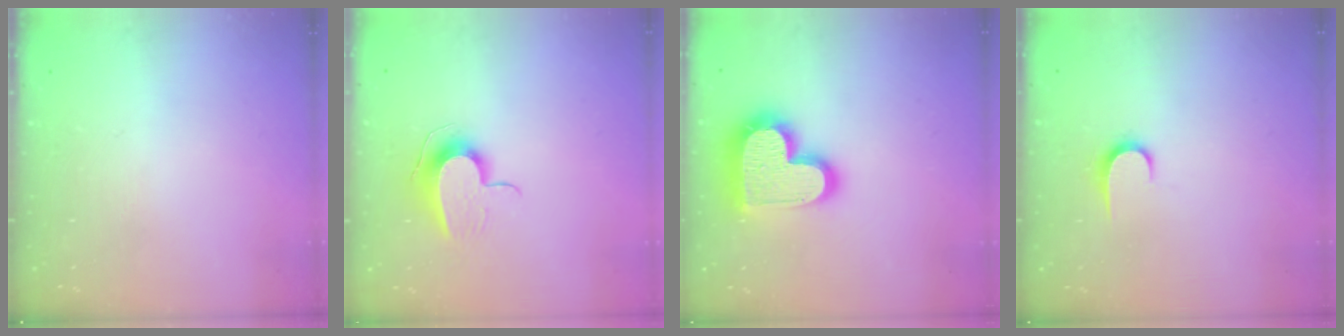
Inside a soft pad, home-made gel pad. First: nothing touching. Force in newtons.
{"total": 9.2, "press": 9.2, "slide": 0.5}
{"total": 20.1, "press": 20.1, "slide": 1.5}
{"total": 6.1, "press": 6.1, "slide": 0.6}